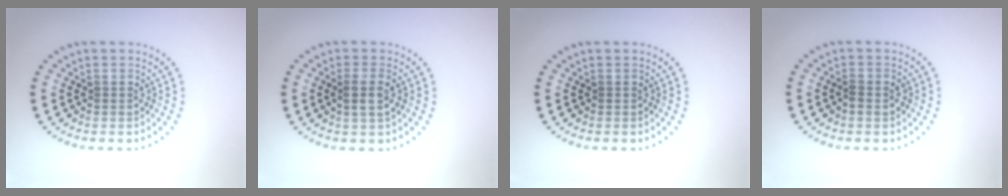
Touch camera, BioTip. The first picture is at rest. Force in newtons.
{"total": 1.9, "press": 1.8, "slide": 0.8}
{"total": 0.0}
{"total": 1.2, "press": 1.2, "slide": 0.1}